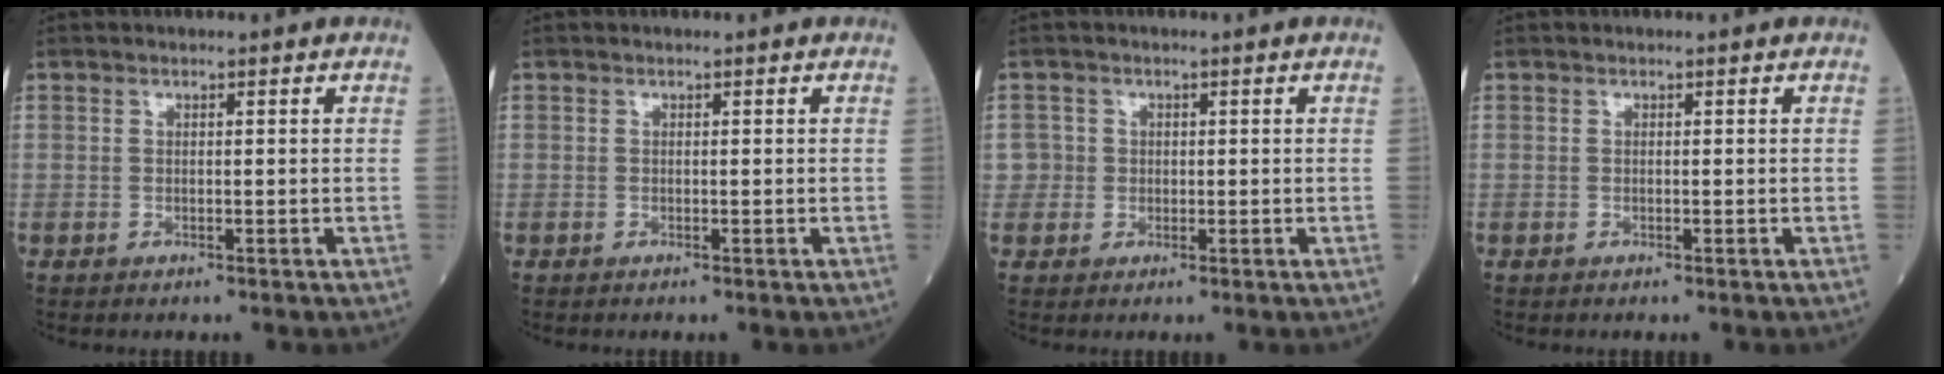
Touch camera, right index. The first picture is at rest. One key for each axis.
{"total": 0.0}
{"total": 2.2, "fx": 0.1, "fy": 2.2, "fz": -0.1, "tx": 0.017, "ty": 0.007, "tz": -0.002}
{"total": 0.0}